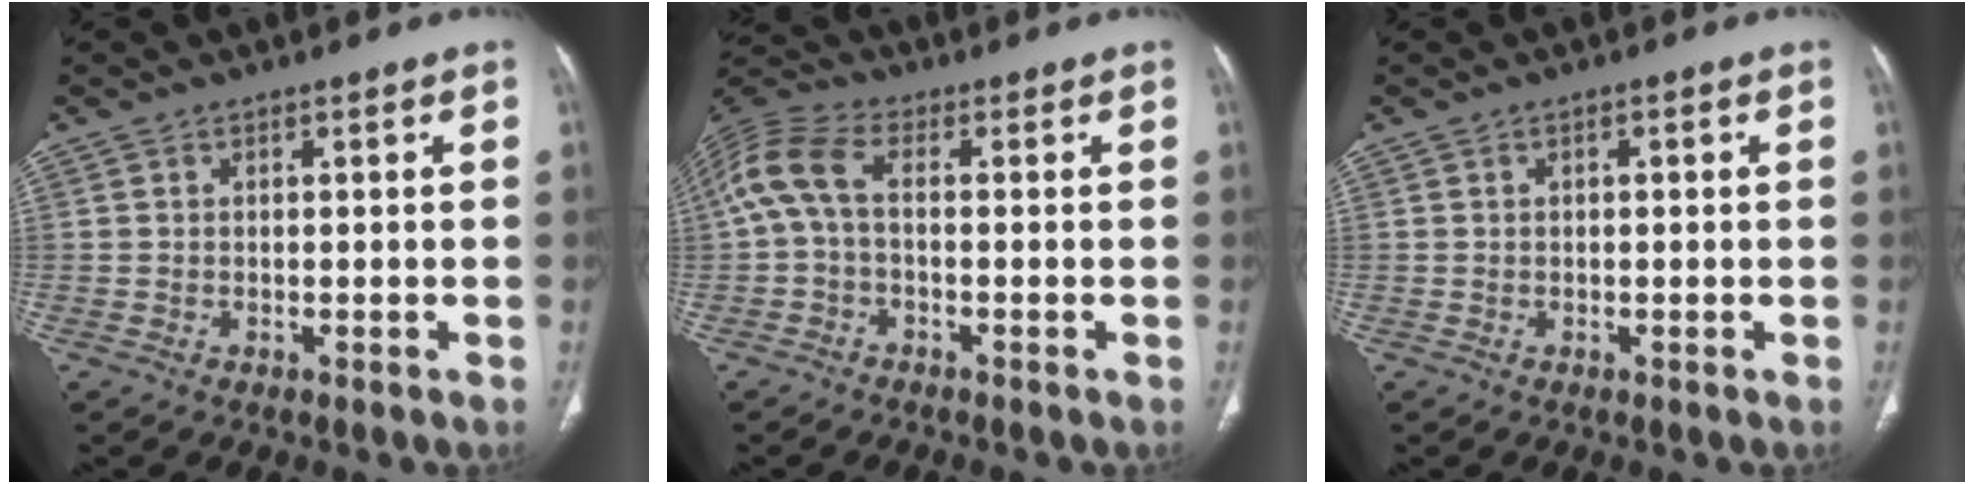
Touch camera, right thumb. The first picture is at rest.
{"total": 8.2, "force": [-0.3, 3.8, 7.2], "torque": [-0.172, 0.028, -0.013]}
{"total": 0.8, "force": [0.2, 0.3, 0.7], "torque": [-0.012, 0.003, 0.002]}